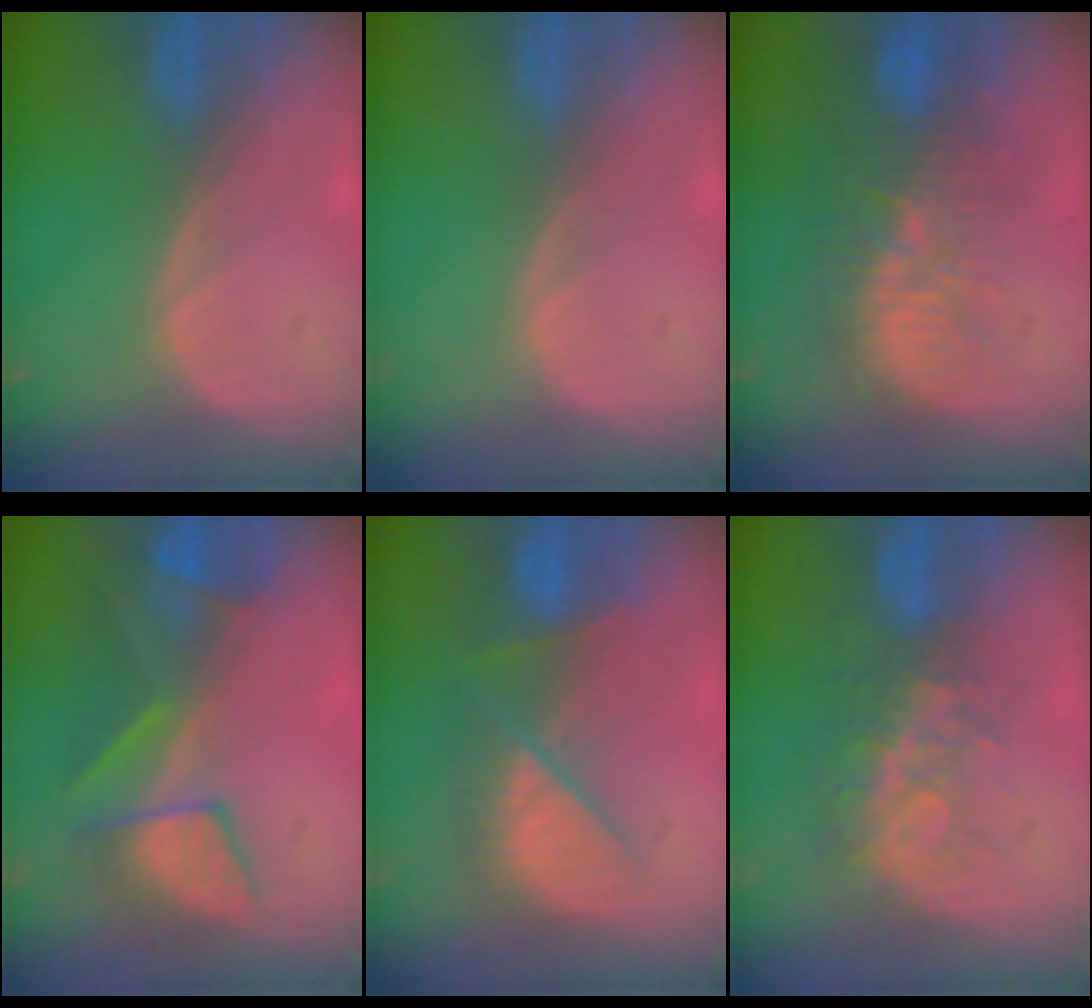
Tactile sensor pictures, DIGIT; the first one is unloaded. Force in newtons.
{"total": 0.0}
{"total": 10.1, "press": 9.3, "slide": 4.0}
{"total": 7.5, "press": 7.4, "slide": 1.1}
{"total": 7.3, "press": 7.2, "slide": 0.7}
{"total": 8.4, "press": 6.9, "slide": 4.8}